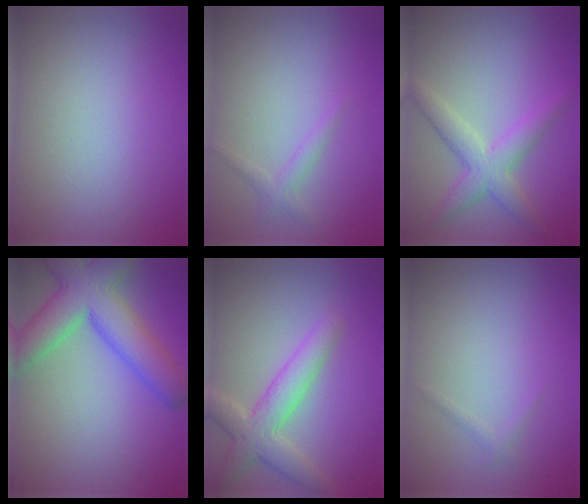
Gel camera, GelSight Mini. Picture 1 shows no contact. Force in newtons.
{"total": 1.2, "press": 1.2, "slide": 0.1}
{"total": 3.8, "press": 3.8, "slide": 0.0}
{"total": 8.1, "press": 8.1, "slide": 0.5}
{"total": 4.6, "press": 4.6, "slide": 0.4}
{"total": 0.7, "press": 0.7, "slide": 0.1}